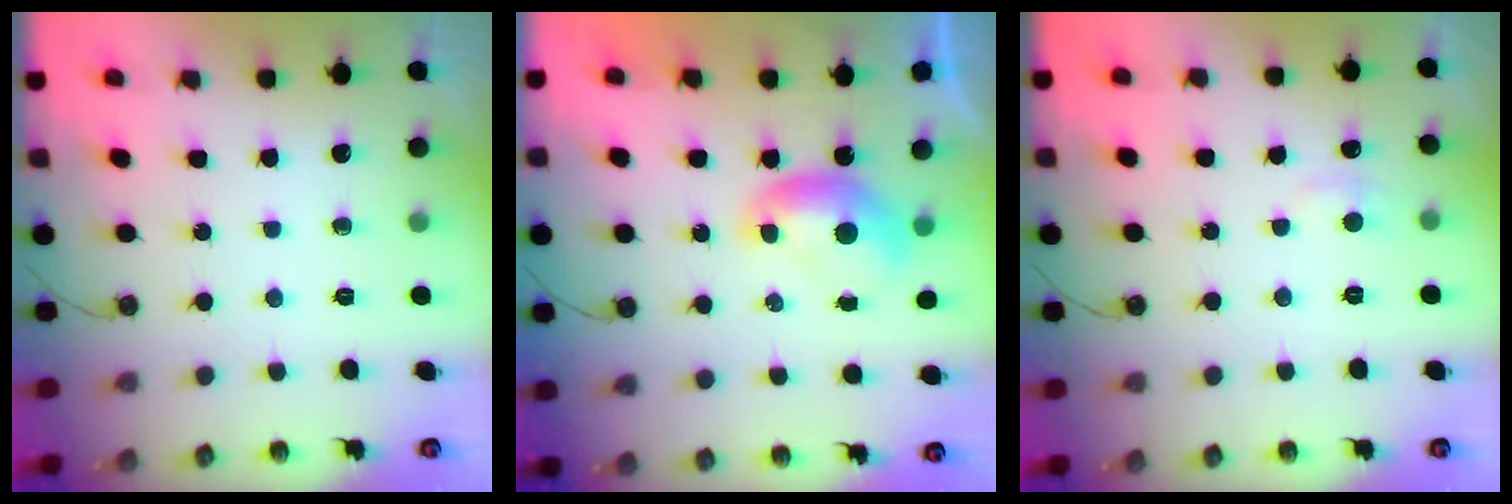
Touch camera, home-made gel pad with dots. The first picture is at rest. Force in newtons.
{"total": 0.0}
{"total": 2.4, "press": 2.3, "slide": 0.2}